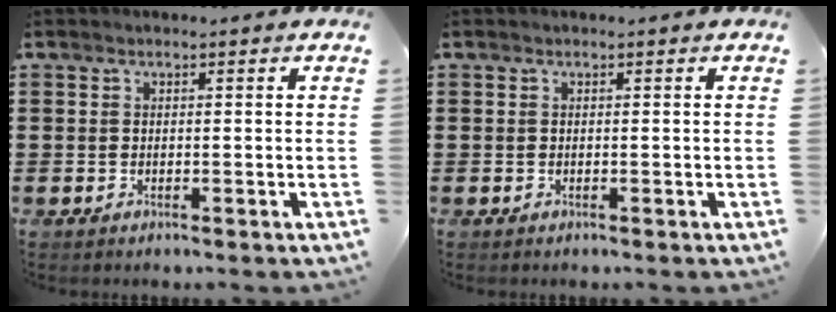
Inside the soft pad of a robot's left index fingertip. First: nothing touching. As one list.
[{"total": 0.0}]